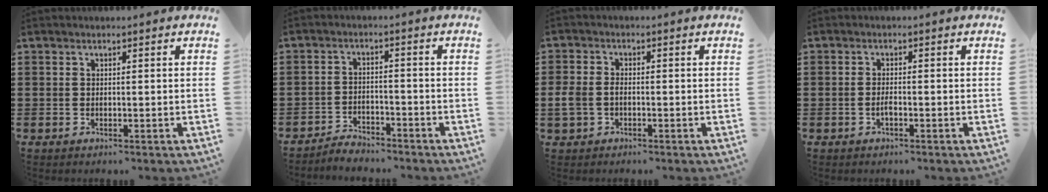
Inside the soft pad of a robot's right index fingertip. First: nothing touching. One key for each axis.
{"total": 3.0, "fx": -2.9, "fy": 0.4, "fz": -0.1, "tx": -0.006, "ty": 0.004, "tz": -0.063}
{"total": 2.9, "fx": -0.7, "fy": 2.0, "fz": 2.0, "tx": -0.062, "ty": -0.007, "tz": -0.019}
{"total": 1.5, "fx": -0.5, "fy": 0.5, "fz": 1.3, "tx": -0.026, "ty": -0.002, "tz": -0.009}